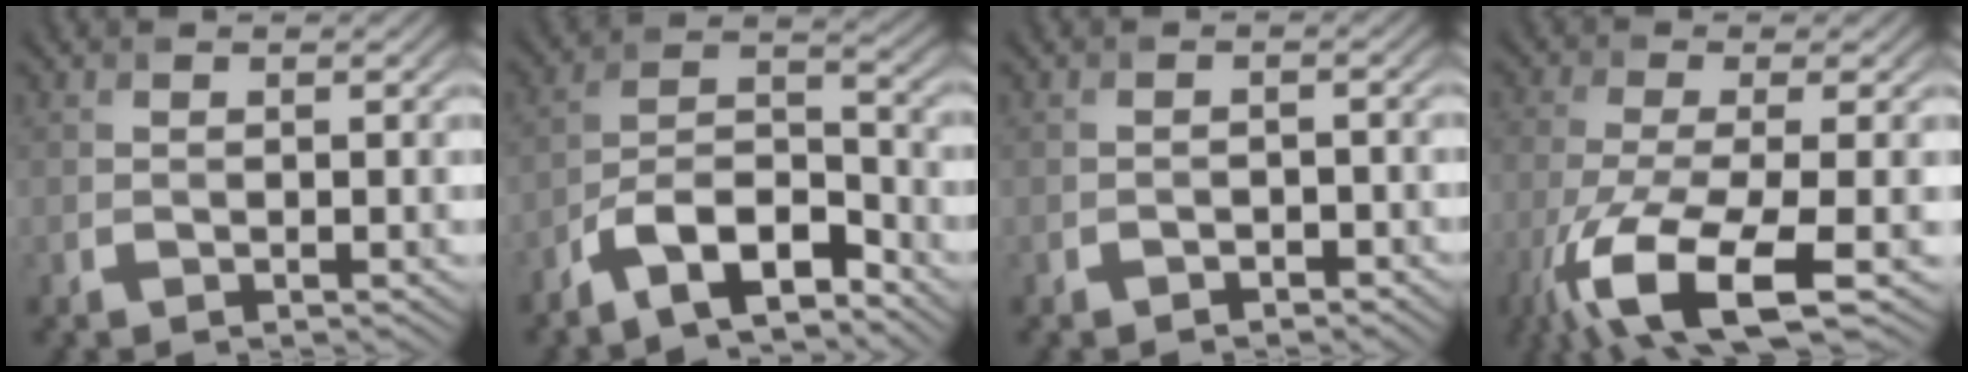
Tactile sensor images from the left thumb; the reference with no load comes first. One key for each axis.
{"total": 9.7, "fx": -7.1, "fy": 3.3, "fz": 5.8, "tx": -0.101, "ty": 0.003, "tz": -0.143}
{"total": 1.0, "fx": -0.9, "fy": 0.5, "fz": 0.1, "tx": -0.001, "ty": 0.000, "tz": -0.014}
{"total": 11.8, "fx": -5.8, "fy": 3.5, "fz": 9.6, "tx": -0.211, "ty": -0.027, "tz": -0.102}